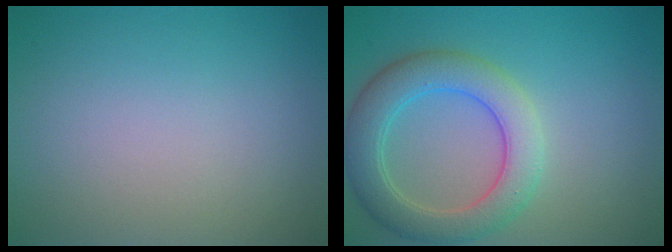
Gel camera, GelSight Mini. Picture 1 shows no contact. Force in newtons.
{"total": 5.5, "press": 5.5, "slide": 0.1}